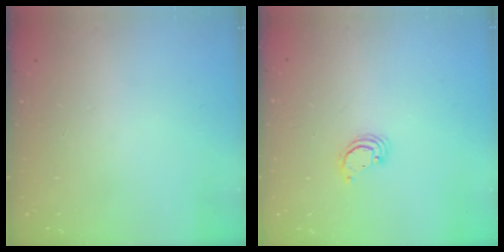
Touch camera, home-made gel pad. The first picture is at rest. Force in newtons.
{"total": 2.6, "press": 2.6, "slide": 0.2}